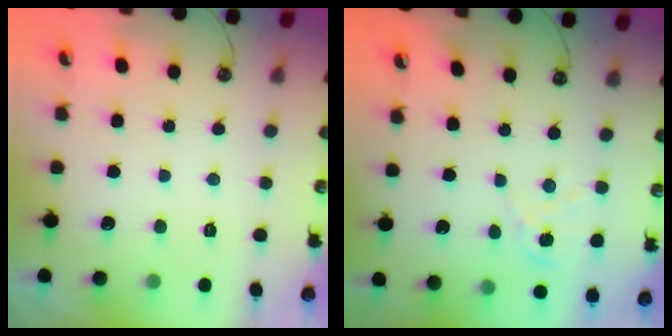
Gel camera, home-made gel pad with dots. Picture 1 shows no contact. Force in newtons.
{"total": 2.6, "press": 2.6, "slide": 0.4}